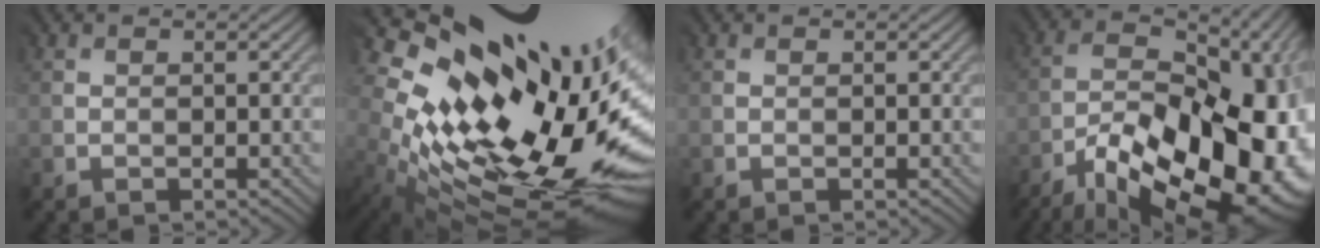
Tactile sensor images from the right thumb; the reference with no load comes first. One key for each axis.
{"total": 17.9, "fx": 5.3, "fy": 8.9, "fz": 14.7, "tx": -0.242, "ty": -0.026, "tz": 0.113}
{"total": 0.0}
{"total": 20.2, "fx": -8.8, "fy": 10.0, "fz": 15.2, "tx": -0.204, "ty": -0.026, "tz": -0.126}